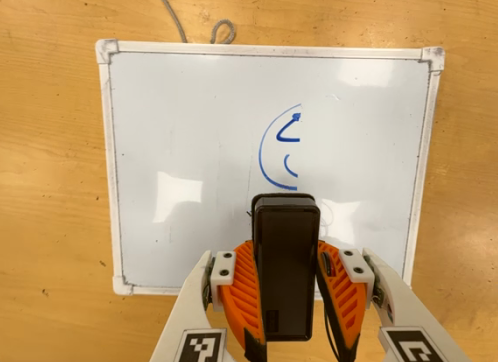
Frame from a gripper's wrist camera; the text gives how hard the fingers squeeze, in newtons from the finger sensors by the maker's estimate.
{"total": 5.8, "left": 4.7, "right": 7.0}